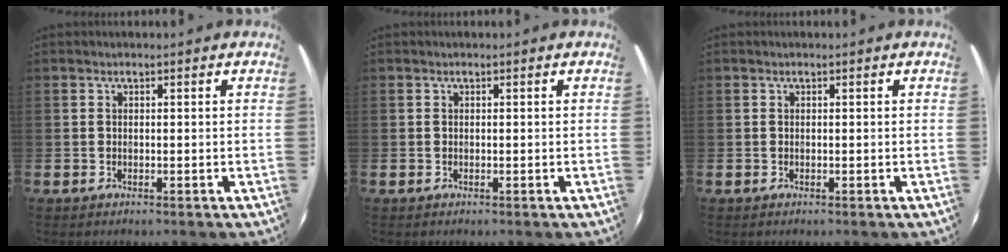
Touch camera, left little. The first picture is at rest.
{"total": 0.0}
{"total": 0.0}